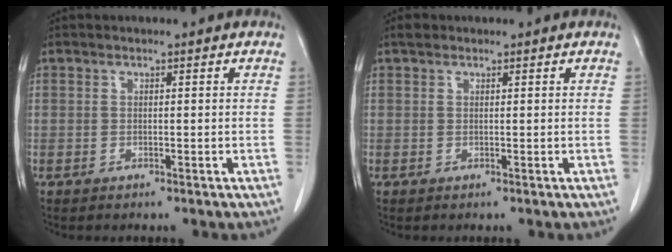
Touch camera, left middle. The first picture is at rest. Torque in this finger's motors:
{"motor_torque": [0.16, -0.15, -0.06, 0.00]}